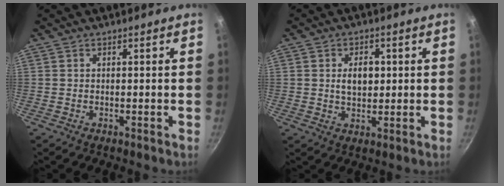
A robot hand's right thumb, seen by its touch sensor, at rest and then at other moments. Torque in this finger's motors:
{"motor_torque": [0.25, 0.92, 0.63, 0.53, 0.01]}